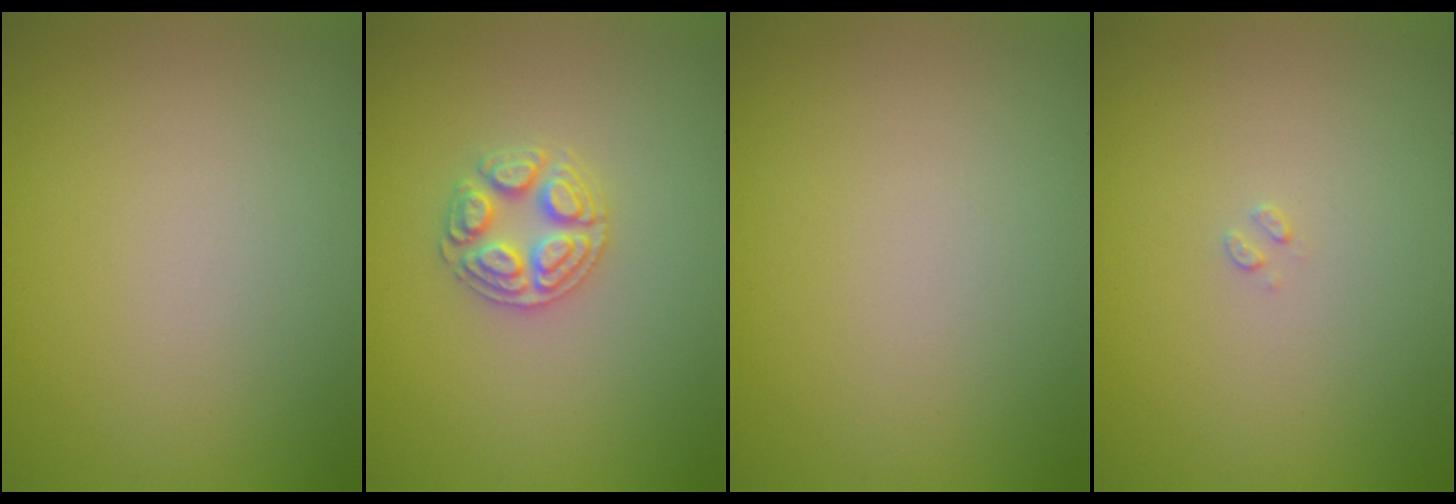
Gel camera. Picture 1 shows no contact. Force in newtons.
{"total": 2.9, "press": 2.8, "slide": 0.4}
{"total": 0.0}
{"total": 0.6, "press": 0.6, "slide": 0.2}